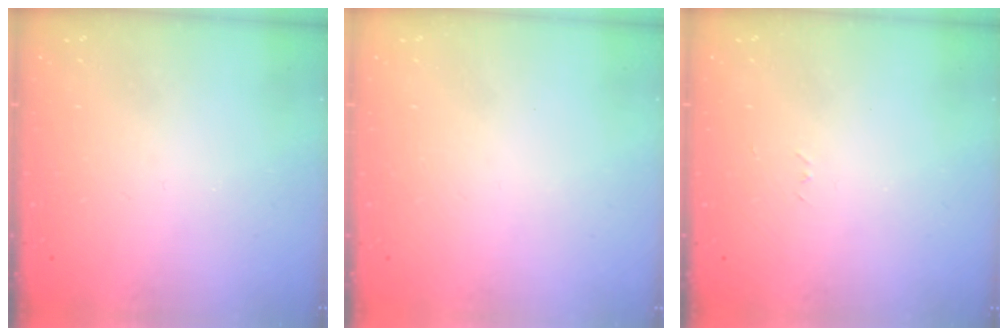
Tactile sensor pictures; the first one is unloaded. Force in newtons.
{"total": 1.5, "press": 1.5, "slide": 0.1}
{"total": 2.6, "press": 2.6, "slide": 0.4}